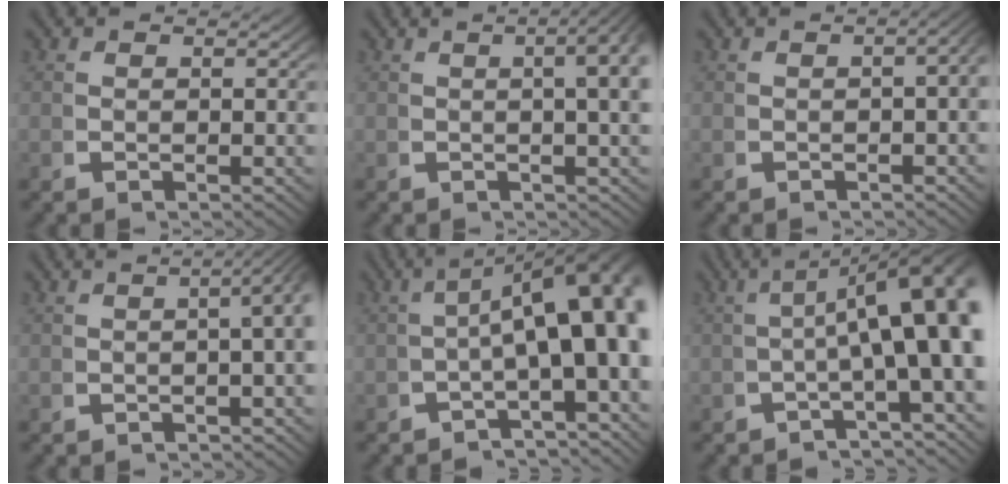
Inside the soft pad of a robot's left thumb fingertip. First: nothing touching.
{"total": 8.1, "force": [2.7, 3.9, 6.6], "torque": [-0.054, 0.040, 0.016]}
{"total": 4.6, "force": [-0.2, 2.3, 4.0], "torque": [-0.038, 0.022, -0.011]}
{"total": 6.5, "force": [1.4, 3.3, 5.4], "torque": [-0.050, 0.034, 0.004]}
{"total": 12.5, "force": [-0.7, 6.3, 10.8], "torque": [-0.128, -0.011, -0.016]}
{"total": 12.7, "force": [0.8, 5.9, 11.2], "torque": [-0.129, 0.013, -0.005]}